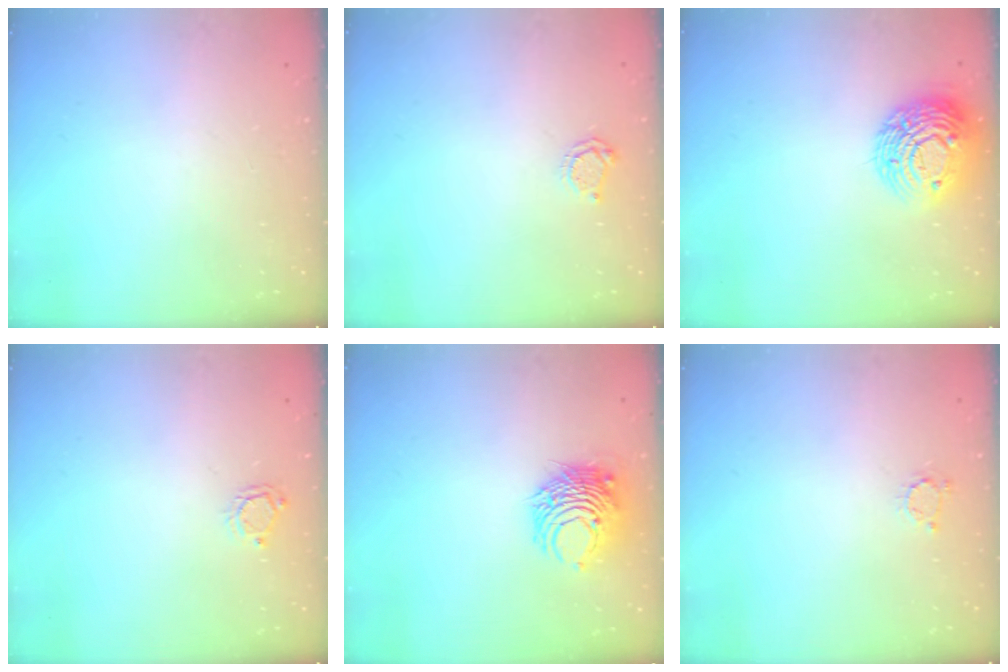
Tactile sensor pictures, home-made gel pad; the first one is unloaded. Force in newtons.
{"total": 4.4, "press": 4.3, "slide": 0.5}
{"total": 13.6, "press": 13.6, "slide": 0.9}
{"total": 2.9, "press": 2.9, "slide": 0.3}
{"total": 8.2, "press": 8.1, "slide": 0.7}
{"total": 3.0, "press": 3.0, "slide": 0.2}